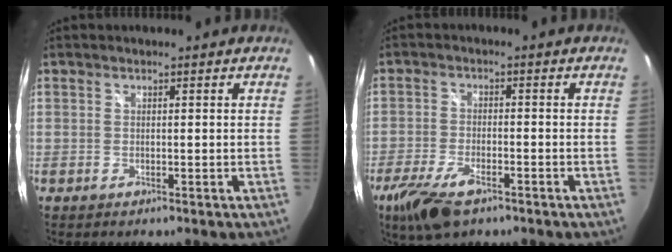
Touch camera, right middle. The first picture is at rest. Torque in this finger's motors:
{"motor_torque": [0.11, -0.10, 0.30, 0.05]}